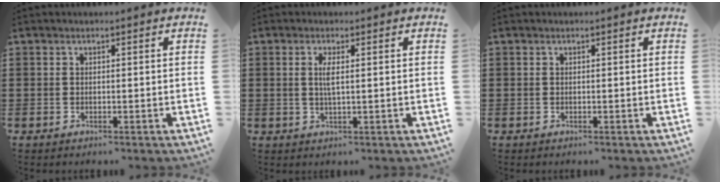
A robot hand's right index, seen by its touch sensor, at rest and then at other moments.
{"total": 2.4, "force": [0.4, 0.3, 2.4], "torque": [-0.048, -0.002, 0.005]}
{"total": 0.0}